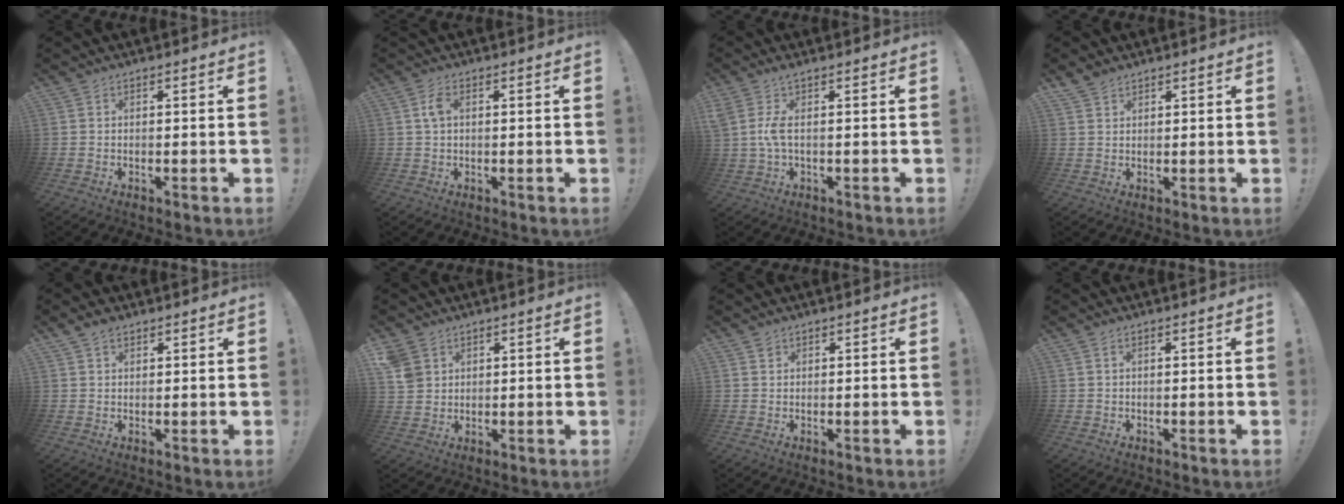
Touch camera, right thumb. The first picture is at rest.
{"total": 3.7, "force": [0.8, 2.0, 3.0], "torque": [-0.052, 0.004, 0.014]}
{"total": 5.0, "force": [0.4, 0.9, 4.9], "torque": [-0.102, -0.009, 0.006]}
{"total": 2.7, "force": [2.4, 1.1, 0.7], "torque": [-0.008, -0.015, 0.045]}
{"total": 2.8, "force": [2.0, 1.5, 1.2], "torque": [-0.022, -0.005, 0.037]}
{"total": 5.4, "force": [2.9, 4.2, 1.7], "torque": [-0.031, -0.008, 0.062]}
{"total": 1.3, "force": [0.9, 0.8, 0.4], "torque": [-0.001, -0.003, 0.016]}
{"total": 0.6, "force": [0.1, 0.1, 0.6], "torque": [-0.013, 0.001, 0.002]}